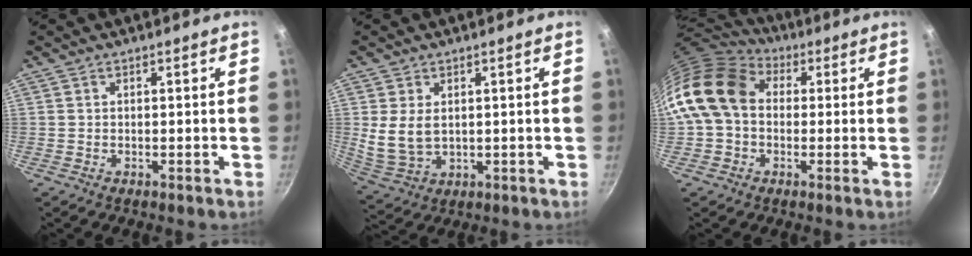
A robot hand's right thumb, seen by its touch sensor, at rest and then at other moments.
{"total": 7.3, "force": [1.2, 4.8, 5.4], "torque": [-0.103, -0.016, 0.038]}
{"total": 15.1, "force": [1.9, 11.5, 9.5], "torque": [-0.159, 0.025, 0.017]}